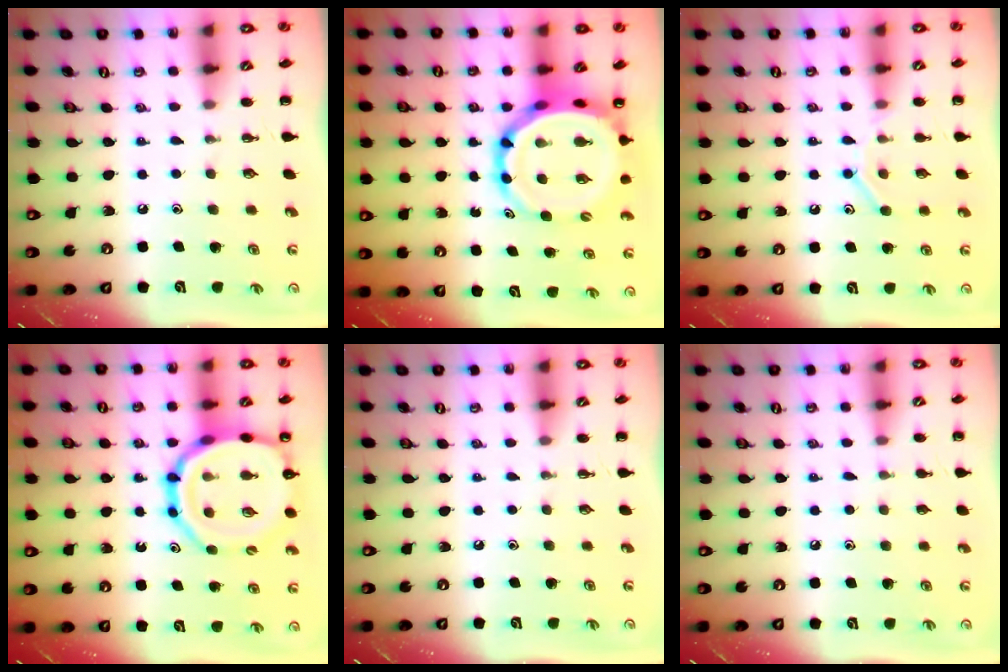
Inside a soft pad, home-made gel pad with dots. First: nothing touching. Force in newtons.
{"total": 11.7, "press": 11.2, "slide": 3.3}
{"total": 9.4, "press": 9.2, "slide": 1.7}
{"total": 19.2, "press": 18.9, "slide": 3.0}
{"total": 0.0}
{"total": 4.4, "press": 4.1, "slide": 1.6}